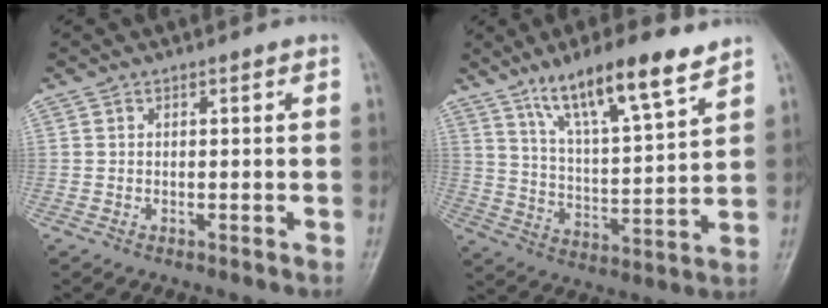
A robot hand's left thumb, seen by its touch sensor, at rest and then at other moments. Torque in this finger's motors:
{"motor_torque": [0.55, 0.30, 1.49, -1.28, 0.29]}